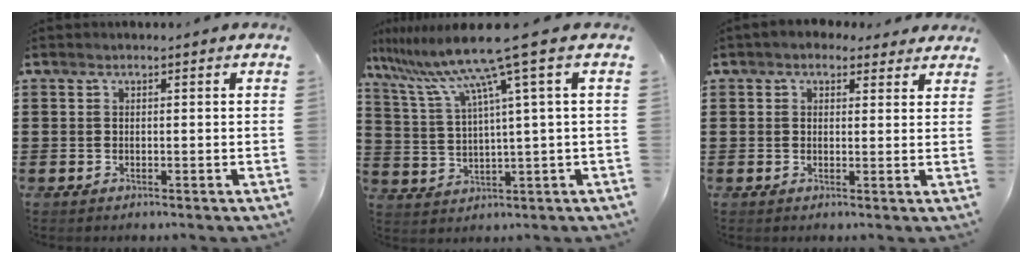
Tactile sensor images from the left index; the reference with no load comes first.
{"total": 10.5, "force": [6.4, -0.8, 8.3], "torque": [-0.197, -0.034, 0.096]}
{"total": 2.4, "force": [1.7, 1.5, 0.8], "torque": [-0.014, 0.003, 0.029]}